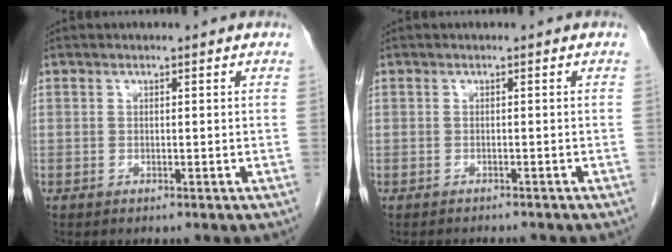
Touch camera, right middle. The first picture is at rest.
{"total": 2.8, "force": [-2.7, 0.3, 0.8], "torque": [-0.008, -0.007, -0.034]}